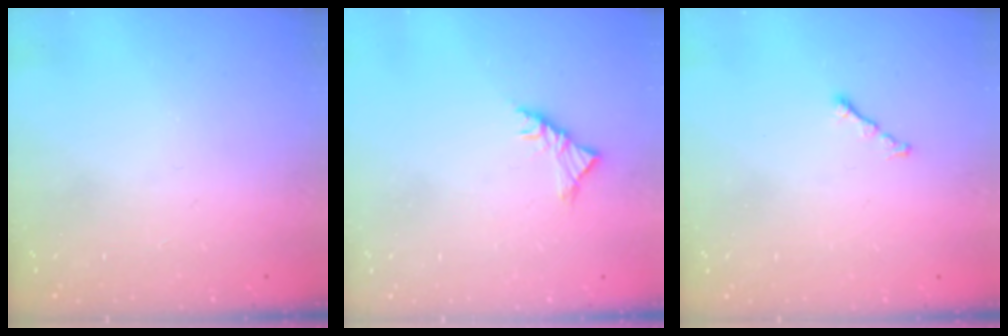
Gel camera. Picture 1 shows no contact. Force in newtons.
{"total": 3.5, "press": 3.4, "slide": 1.0}
{"total": 1.2, "press": 1.1, "slide": 0.5}